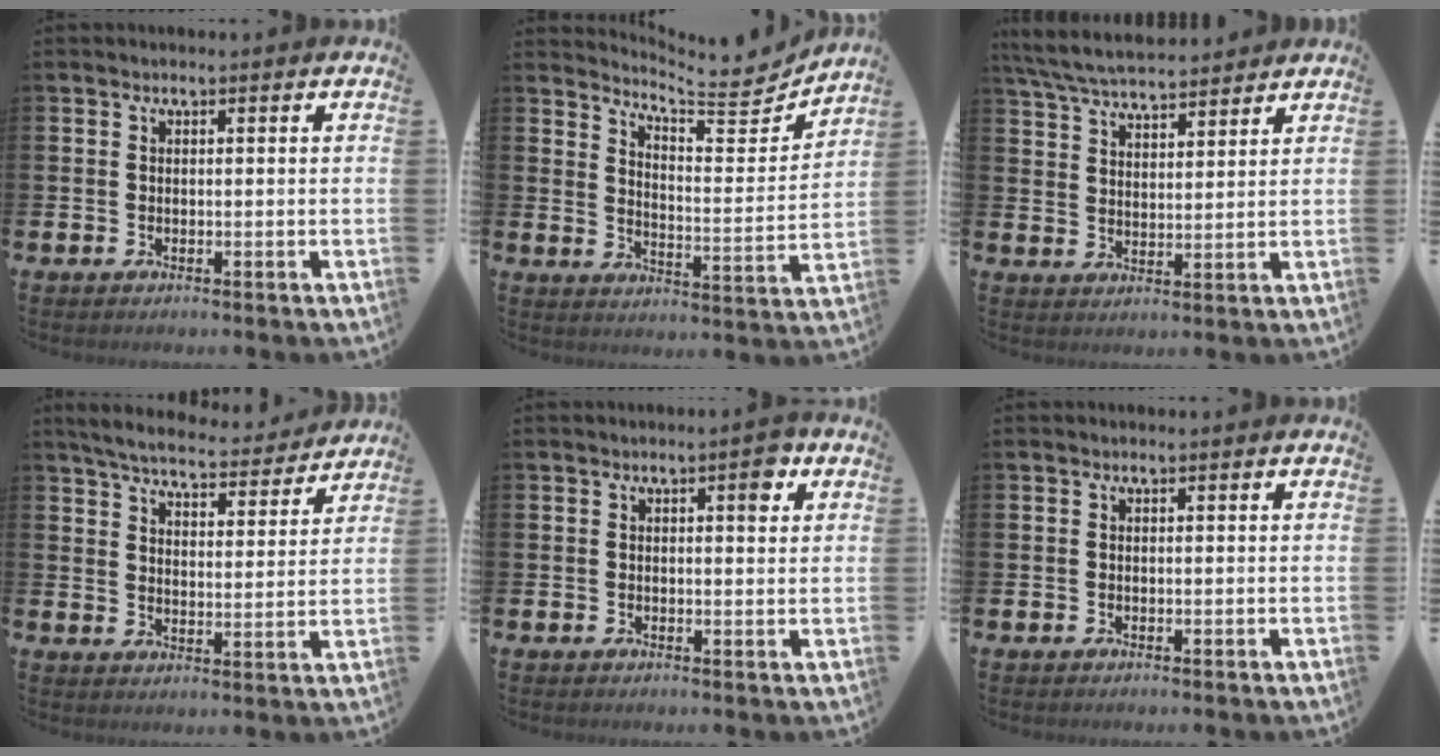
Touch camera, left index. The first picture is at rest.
{"total": 6.2, "force": [6.0, 0.4, 1.5], "torque": [-0.044, -0.055, 0.099]}
{"total": 6.4, "force": [6.2, 0.9, 1.4], "torque": [-0.055, -0.026, 0.114]}
{"total": 6.0, "force": [5.8, 0.9, 1.5], "torque": [-0.050, -0.038, 0.098]}
{"total": 3.0, "force": [1.6, 0.9, 2.4], "torque": [-0.015, -0.005, 0.018]}
{"total": 0.0}